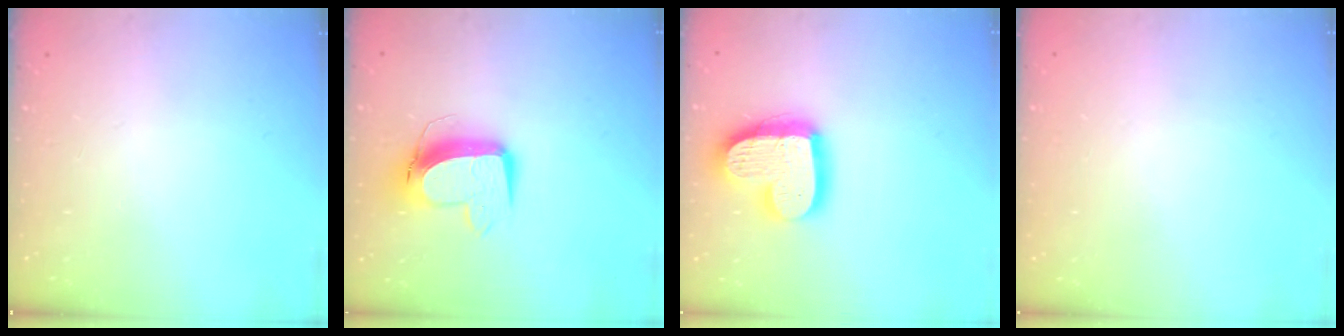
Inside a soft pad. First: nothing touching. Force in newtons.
{"total": 12.1, "press": 12.0, "slide": 1.4}
{"total": 17.7, "press": 17.6, "slide": 1.6}
{"total": 0.0}